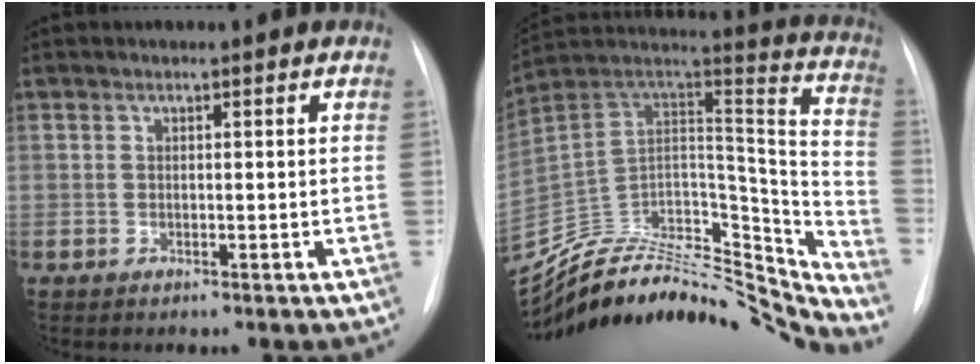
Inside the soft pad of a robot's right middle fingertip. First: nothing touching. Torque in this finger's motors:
{"motor_torque": [0.14, -1.17, -0.02, -0.01]}